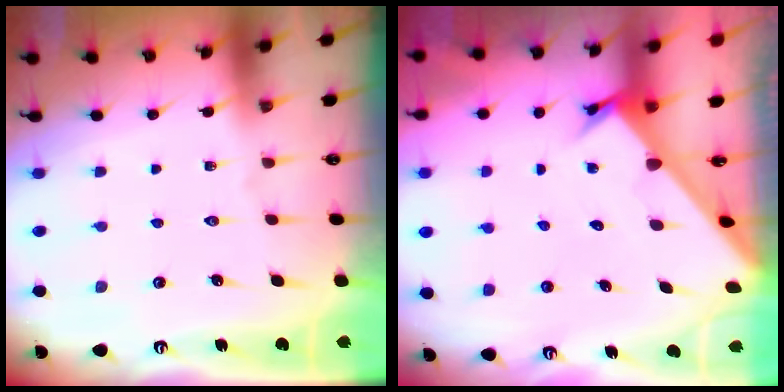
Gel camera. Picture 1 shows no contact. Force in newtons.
{"total": 2.4, "press": 2.4, "slide": 0.2}